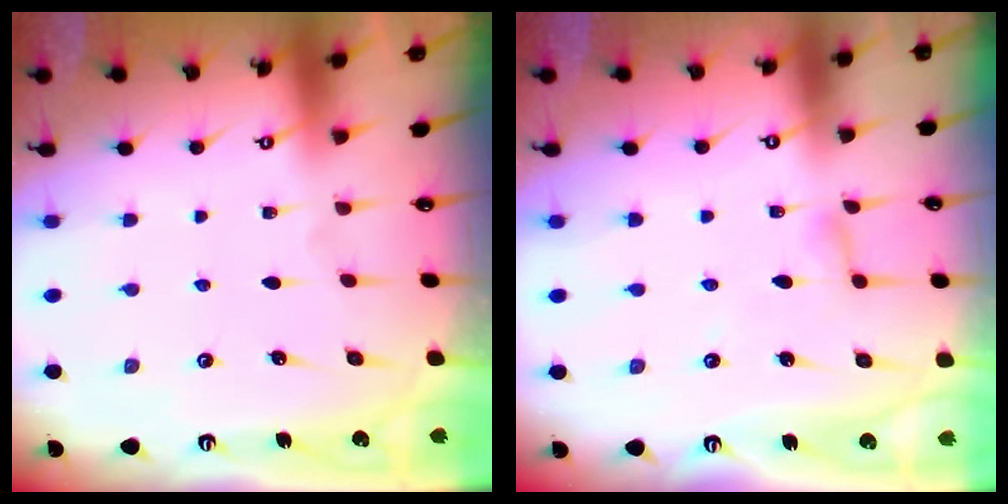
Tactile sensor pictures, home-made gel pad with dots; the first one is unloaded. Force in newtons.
{"total": 2.7, "press": 2.6, "slide": 0.2}